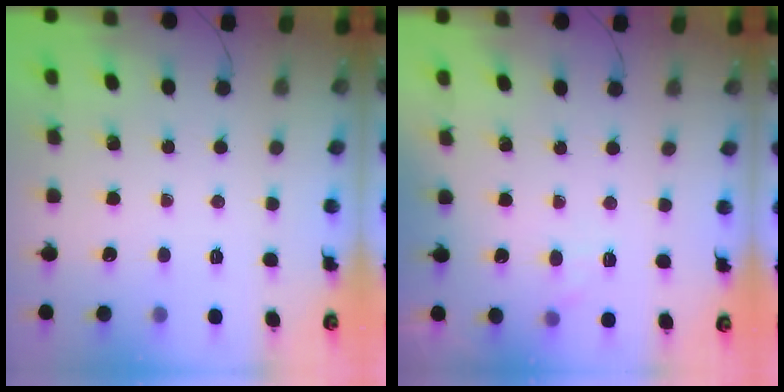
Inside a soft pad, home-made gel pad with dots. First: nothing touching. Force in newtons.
{"total": 6.3, "press": 6.1, "slide": 1.5}